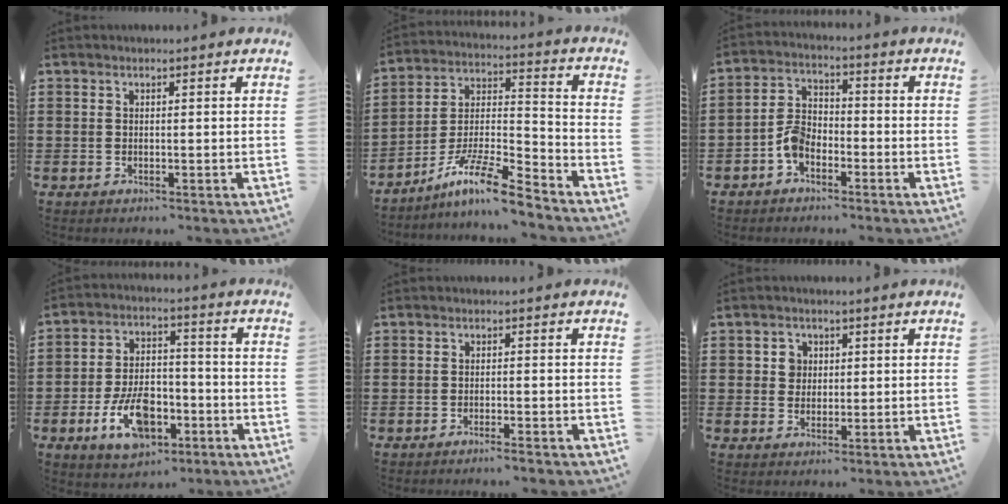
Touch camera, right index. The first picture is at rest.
{"total": 11.1, "force": [-9.0, 1.3, 6.4], "torque": [-0.117, 0.018, -0.177]}
{"total": 5.1, "force": [-2.5, 3.2, 3.2], "torque": [-0.077, 0.009, -0.052]}
{"total": 9.5, "force": [-4.1, 5.2, 6.8], "torque": [-0.133, 0.006, -0.076]}
{"total": 1.4, "force": [-1.3, -0.2, 0.5], "torque": [-0.010, 0.000, -0.024]}
{"total": 2.8, "force": [0.6, 2.5, 1.1], "torque": [-0.032, 0.011, 0.009]}